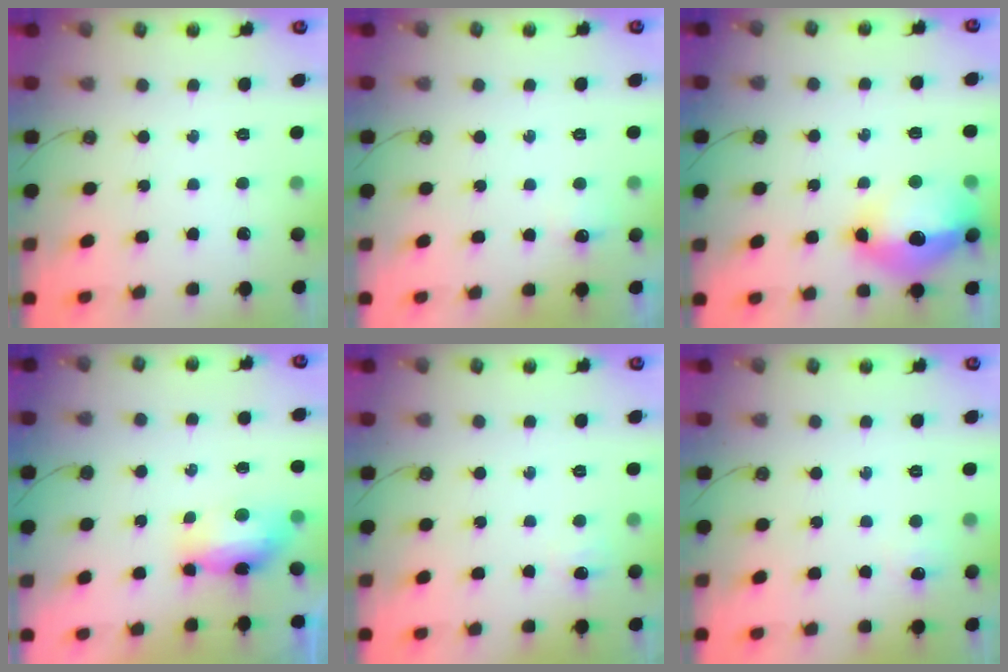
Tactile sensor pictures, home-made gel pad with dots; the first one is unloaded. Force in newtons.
{"total": 5.0, "press": 4.9, "slide": 0.7}
{"total": 20.9, "press": 18.1, "slide": 10.6}
{"total": 7.6, "press": 7.5, "slide": 1.0}
{"total": 5.4, "press": 5.3, "slide": 1.1}
{"total": 5.6, "press": 5.5, "slide": 0.7}